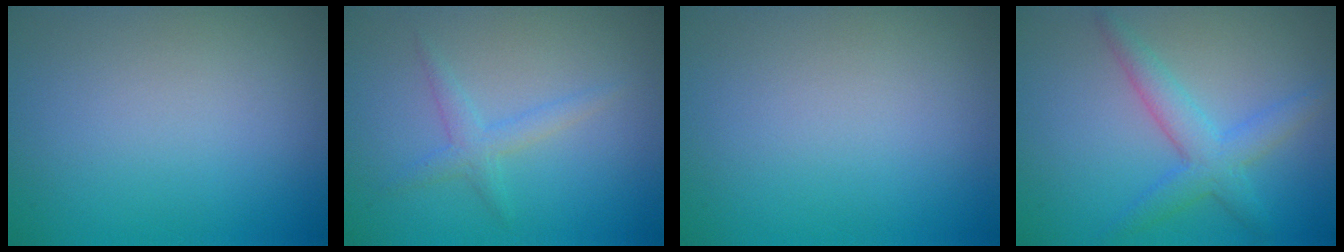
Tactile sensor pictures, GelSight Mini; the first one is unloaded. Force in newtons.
{"total": 1.8, "press": 1.8, "slide": 0.0}
{"total": 0.0}
{"total": 3.7, "press": 3.7, "slide": 0.1}